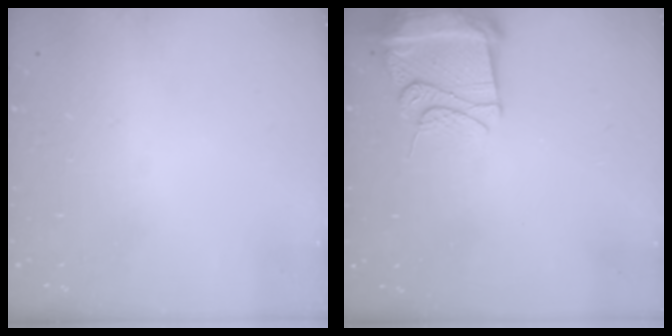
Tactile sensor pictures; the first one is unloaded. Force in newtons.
{"total": 13.1, "press": 13.1, "slide": 1.4}